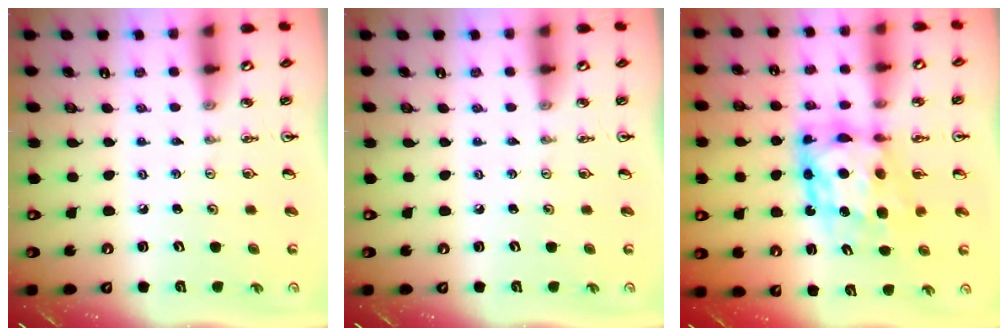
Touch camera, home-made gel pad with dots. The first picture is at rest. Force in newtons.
{"total": 0.0}
{"total": 10.6, "press": 10.6, "slide": 0.7}